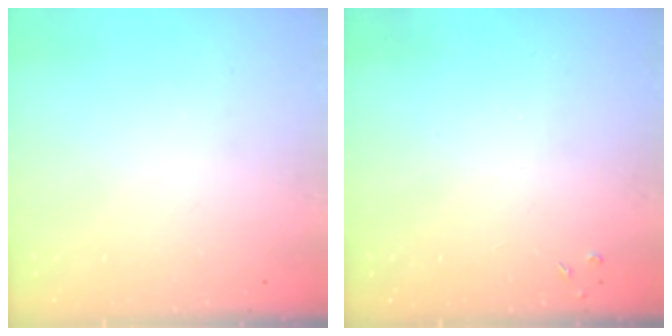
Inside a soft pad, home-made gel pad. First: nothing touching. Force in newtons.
{"total": 2.5, "press": 2.5, "slide": 0.5}